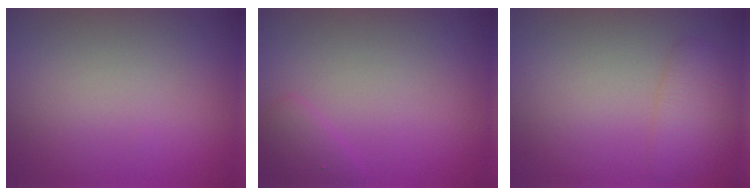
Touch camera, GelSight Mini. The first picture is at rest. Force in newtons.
{"total": 1.4, "press": 1.4, "slide": 0.1}
{"total": 2.3, "press": 2.3, "slide": 0.1}